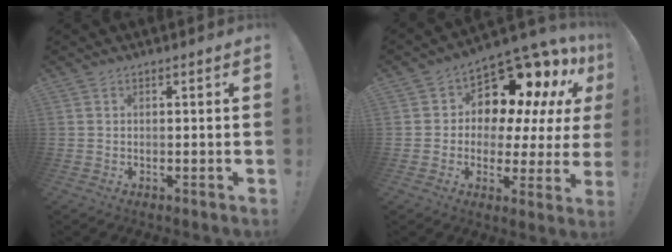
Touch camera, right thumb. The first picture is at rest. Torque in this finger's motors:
{"motor_torque": [1.88, 2.74, 0.26, 0.05, 0.02]}